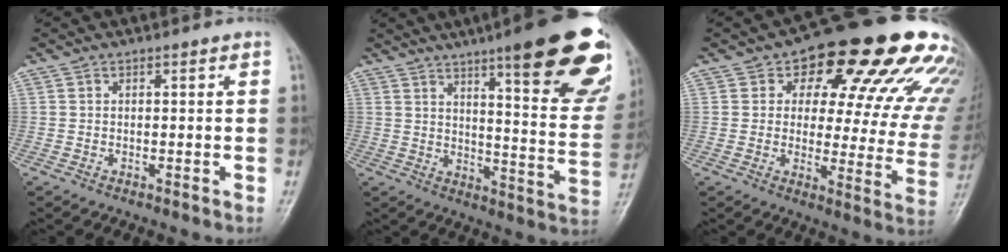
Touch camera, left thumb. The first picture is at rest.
{"total": 26.6, "force": [15.8, 5.6, 20.7], "torque": [-0.223, -0.062, 0.208]}
{"total": 24.4, "force": [13.0, 11.3, 17.3], "torque": [-0.182, -0.022, 0.157]}